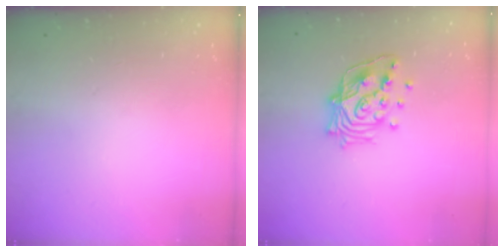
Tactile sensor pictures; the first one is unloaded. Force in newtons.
{"total": 15.9, "press": 15.9, "slide": 1.3}